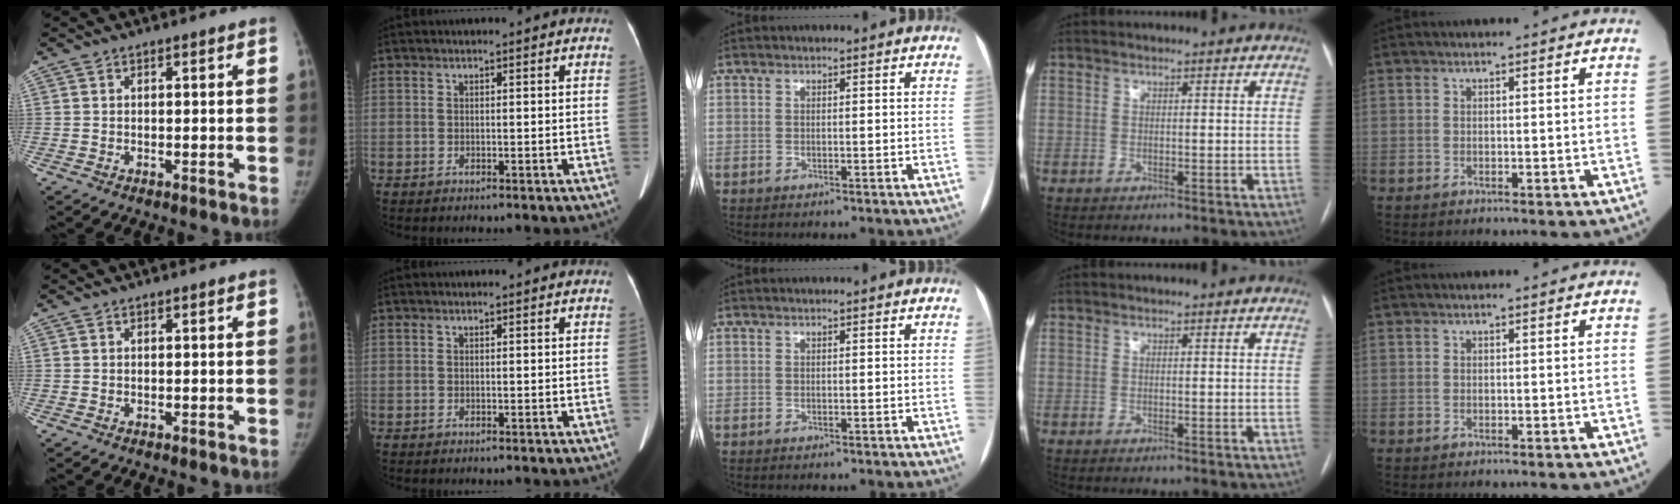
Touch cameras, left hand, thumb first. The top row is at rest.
{}